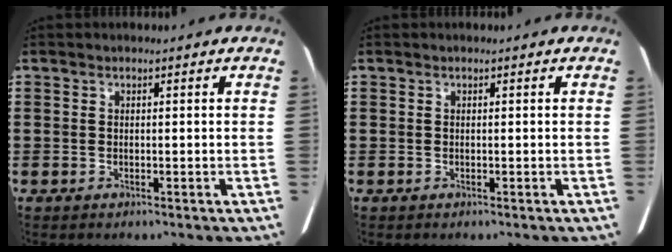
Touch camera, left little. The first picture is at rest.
{"total": 0.0}